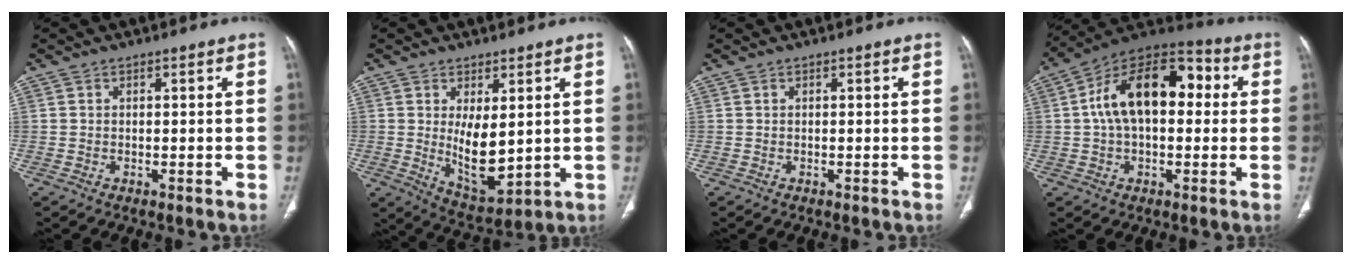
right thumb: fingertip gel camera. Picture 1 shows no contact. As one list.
[{"total": 9.5, "force": [0.9, 4.4, 8.4], "torque": [-0.118, -0.031, 0.037]}, {"total": 0.0}, {"total": 18.2, "force": [2.4, 10.5, 14.6], "torque": [-0.227, 0.044, 0.032]}]